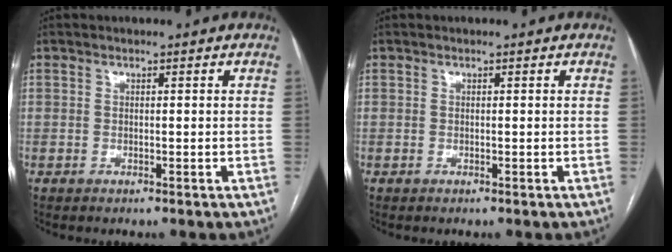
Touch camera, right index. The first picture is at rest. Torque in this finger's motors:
{"motor_torque": [0.00, 0.00, 0.00, 0.00]}